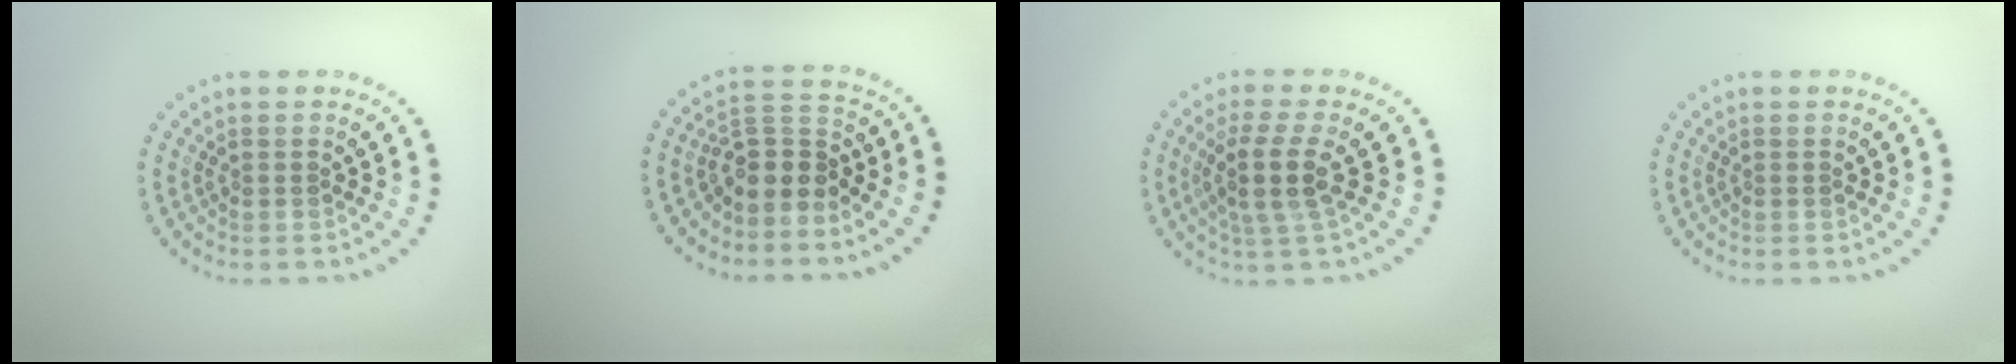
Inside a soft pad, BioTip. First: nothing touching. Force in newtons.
{"total": 3.5, "press": 2.7, "slide": 2.2}
{"total": 3.7, "press": 2.9, "slide": 2.3}
{"total": 0.0}